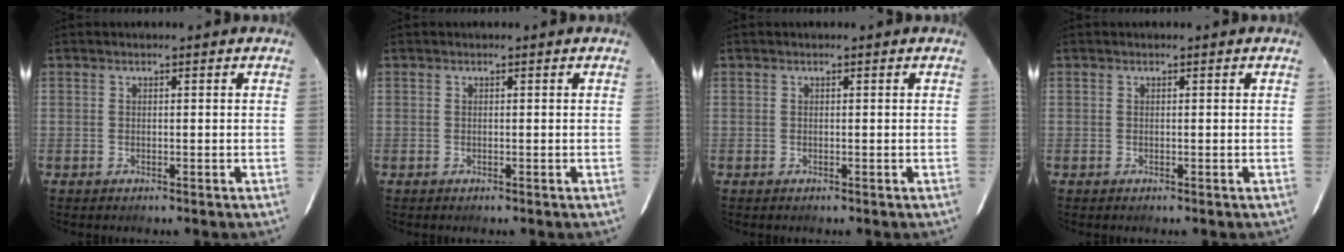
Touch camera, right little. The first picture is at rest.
{"total": 0.0}
{"total": 0.0}
{"total": 0.0}